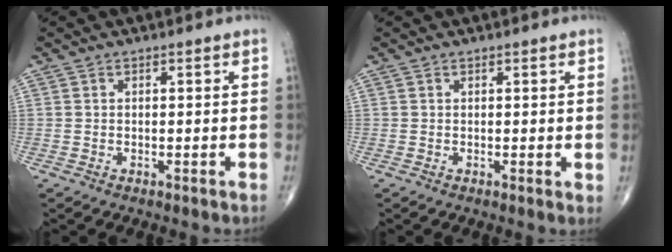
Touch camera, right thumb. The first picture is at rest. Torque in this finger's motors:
{"motor_torque": [-0.17, 0.01, -0.35, -0.22, 0.01]}